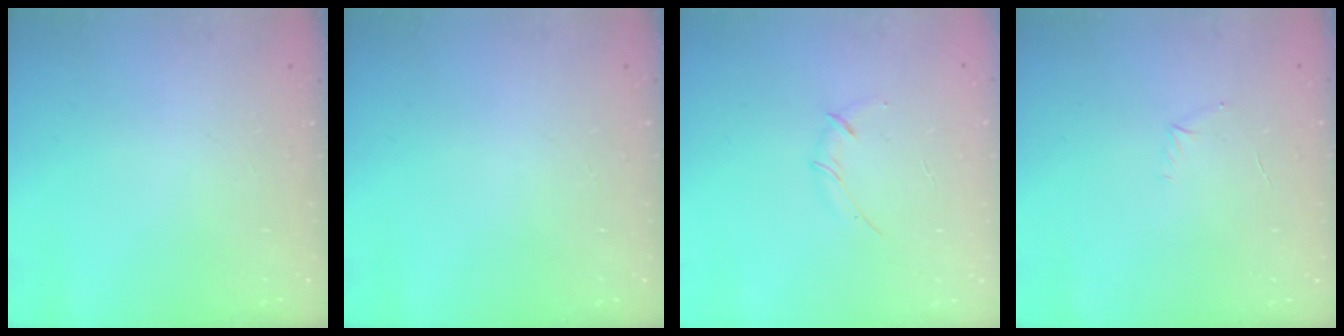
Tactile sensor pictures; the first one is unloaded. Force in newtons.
{"total": 0.0}
{"total": 3.0, "press": 2.9, "slide": 0.8}
{"total": 4.7, "press": 4.5, "slide": 1.3}